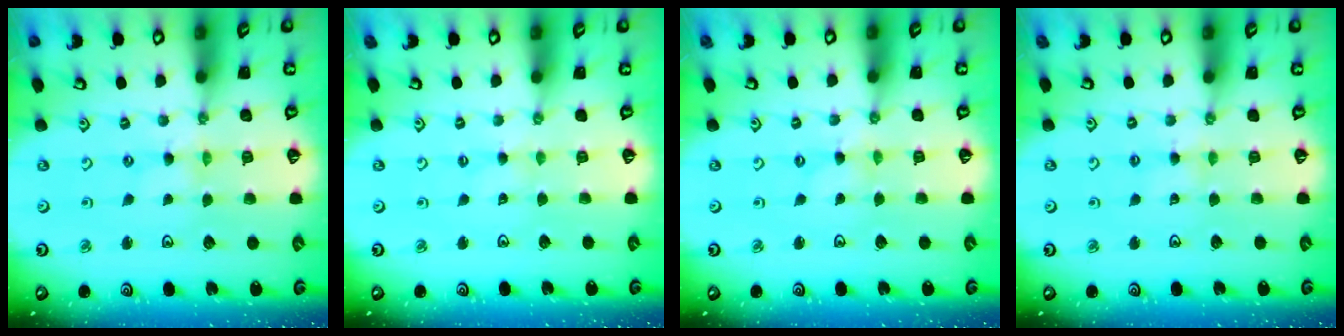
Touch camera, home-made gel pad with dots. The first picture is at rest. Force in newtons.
{"total": 0.0}
{"total": 0.0}
{"total": 3.3, "press": 3.3, "slide": 0.4}